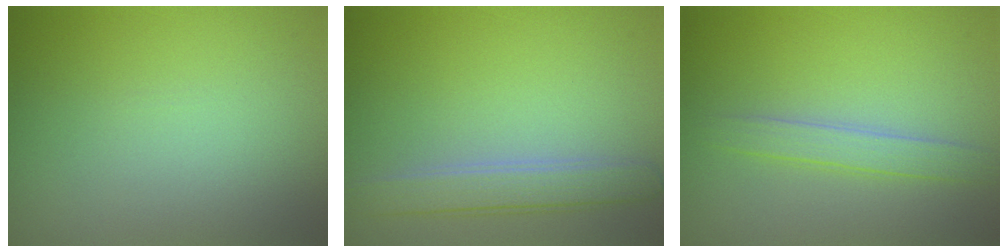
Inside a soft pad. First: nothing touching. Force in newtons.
{"total": 2.6, "press": 2.6, "slide": 0.1}
{"total": 1.9, "press": 1.9, "slide": 0.1}